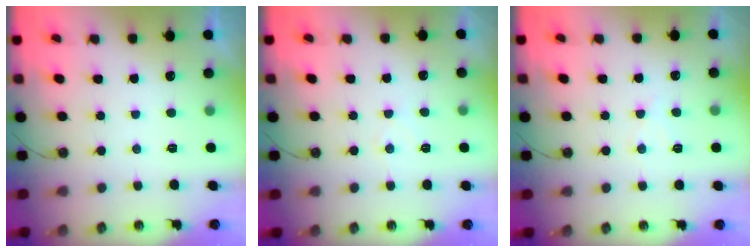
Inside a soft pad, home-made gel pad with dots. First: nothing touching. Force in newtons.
{"total": 4.4, "press": 4.4, "slide": 0.5}
{"total": 4.6, "press": 4.5, "slide": 0.7}